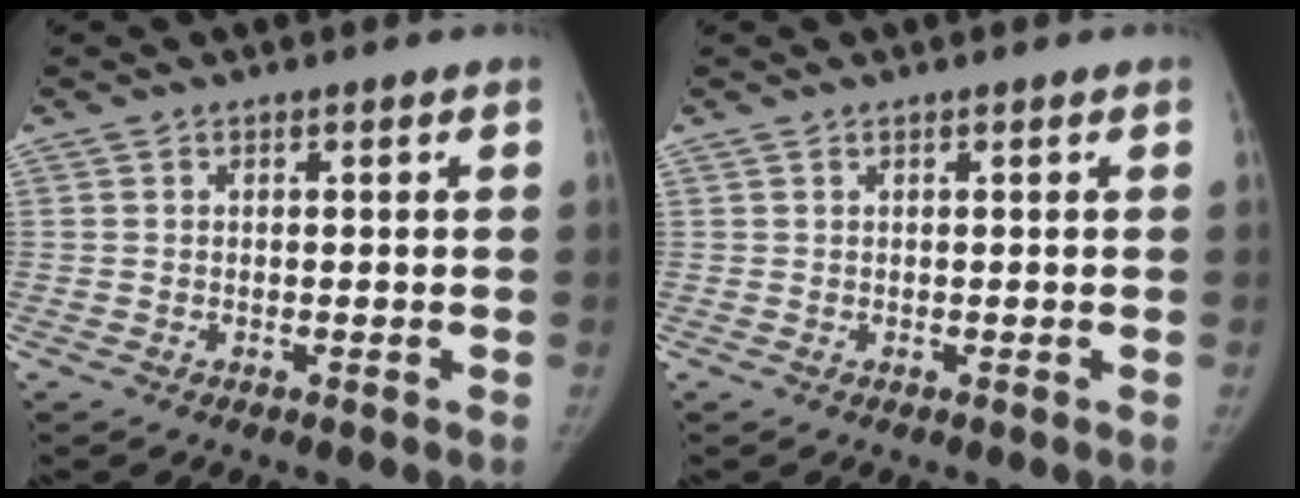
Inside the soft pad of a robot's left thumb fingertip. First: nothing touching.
{"total": 0.0}